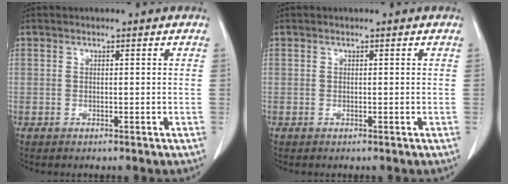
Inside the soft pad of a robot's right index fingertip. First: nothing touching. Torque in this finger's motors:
{"motor_torque": [0.00, 0.00, 0.00, 0.00]}